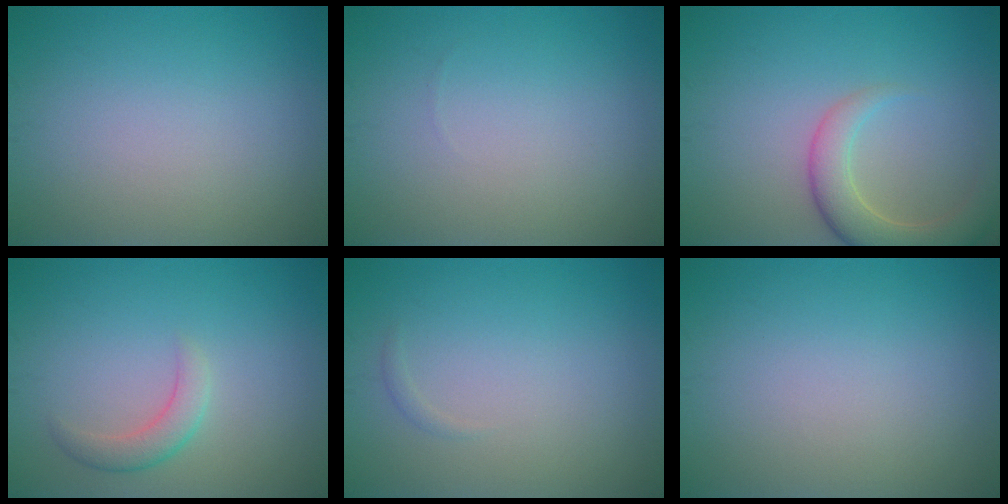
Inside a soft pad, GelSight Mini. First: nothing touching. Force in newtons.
{"total": 0.0}
{"total": 4.5, "press": 4.5, "slide": 0.5}
{"total": 2.2, "press": 2.1, "slide": 0.1}
{"total": 0.5, "press": 0.5, "slide": 0.0}
{"total": 0.0}